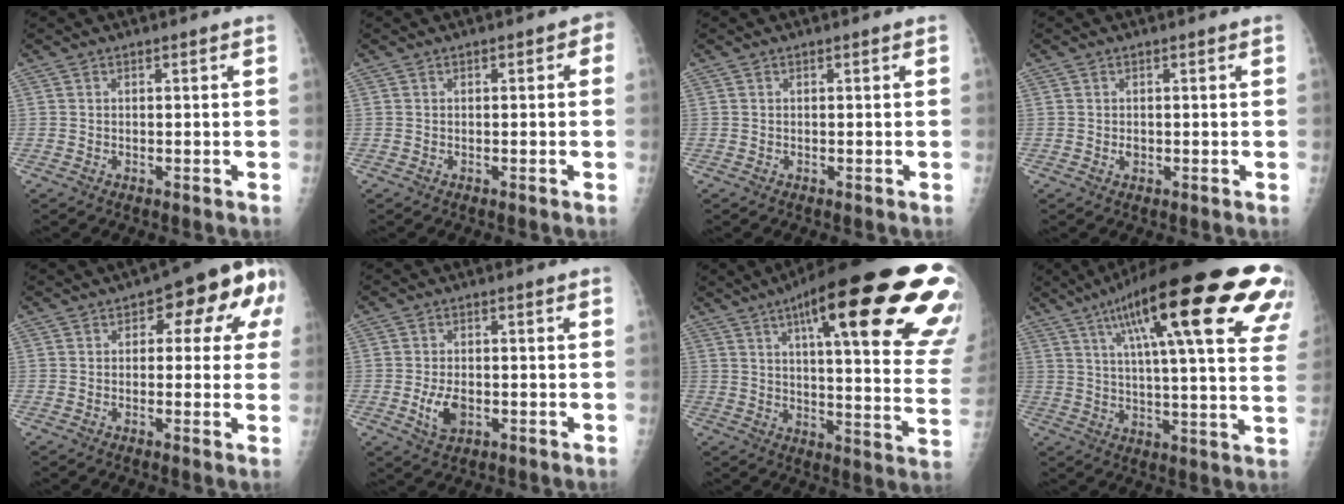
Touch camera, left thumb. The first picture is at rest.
{"total": 1.5, "force": [0.0, 1.1, 1.1], "torque": [0.003, 0.006, -0.009]}
{"total": 0.0}
{"total": 0.9, "force": [-0.1, 0.7, 0.4], "torque": [-0.002, 0.001, -0.001]}
{"total": 10.6, "force": [3.4, 5.5, 8.4], "torque": [-0.054, 0.014, 0.029]}
{"total": 4.7, "force": [-1.2, 2.9, 3.5], "torque": [-0.063, -0.002, -0.017]}
{"total": 33.1, "force": [16.7, 7.7, 27.5], "torque": [-0.277, -0.020, 0.231]}
{"total": 31.4, "force": [15.5, 6.9, 26.4], "torque": [-0.322, 0.003, 0.220]}